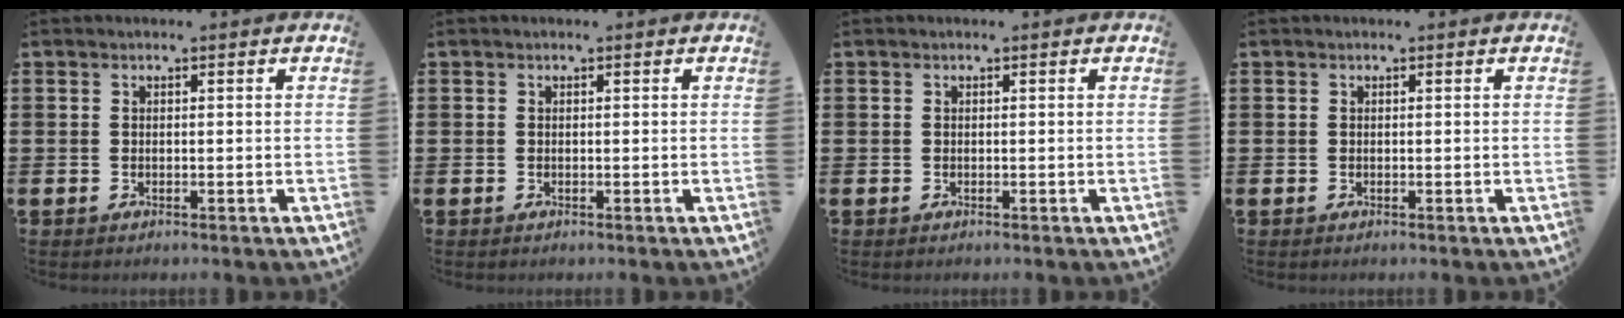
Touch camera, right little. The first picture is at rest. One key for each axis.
{"total": 0.0}
{"total": 0.0}
{"total": 0.0}